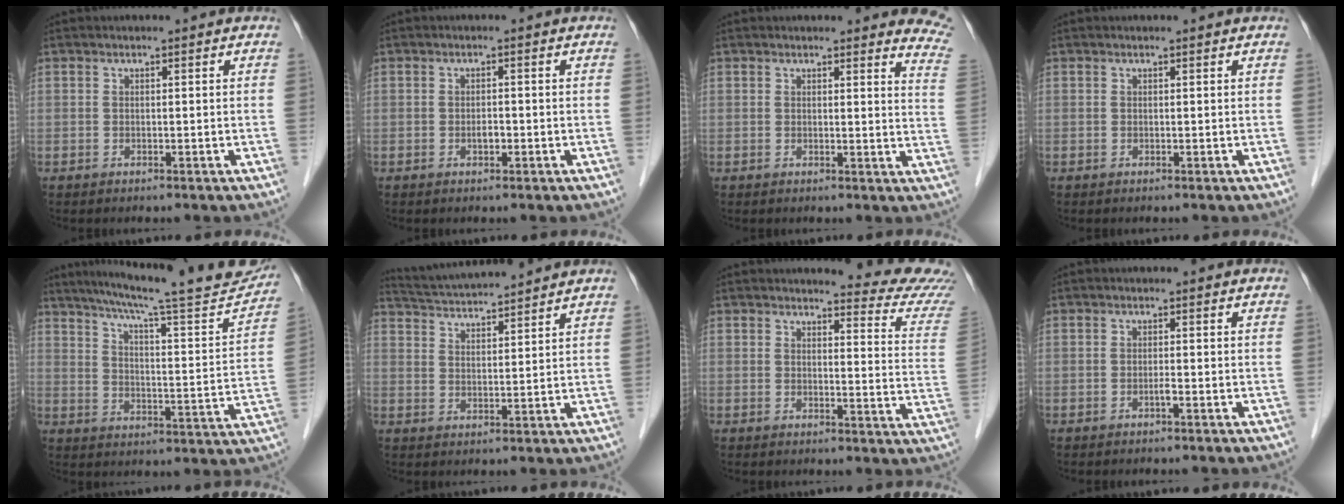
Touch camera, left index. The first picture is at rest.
{"total": 1.1, "force": [-0.5, 0.5, 0.9], "torque": [-0.018, 0.001, -0.007]}
{"total": 9.2, "force": [8.6, 1.6, 2.8], "torque": [-0.001, -0.046, 0.057]}
{"total": 0.6, "force": [0.6, 0.0, 0.1], "torque": [-0.007, 0.000, 0.006]}
{"total": 23.3, "force": [20.7, 1.4, 10.6], "torque": [-0.164, -0.034, 0.270]}
{"total": 10.8, "force": [10.2, -0.3, 3.5], "torque": [-0.073, 0.026, 0.164]}
{"total": 11.4, "force": [11.2, -0.2, 1.8], "torque": [-0.006, -0.092, 0.099]}
{"total": 0.6, "force": [-0.4, -0.1, 0.5], "torque": [-0.009, 0.001, -0.007]}